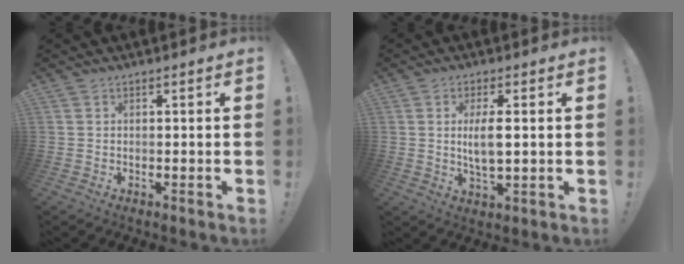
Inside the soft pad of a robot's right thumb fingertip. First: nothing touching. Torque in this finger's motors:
{"motor_torque": [0.21, 0.07, -0.01, 0.17, 0.02]}